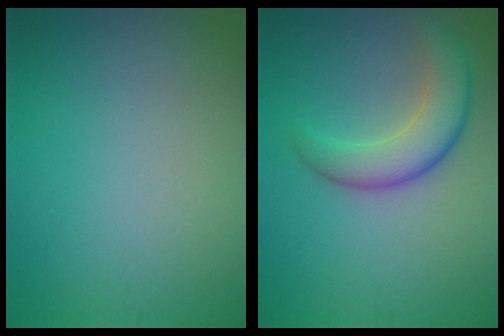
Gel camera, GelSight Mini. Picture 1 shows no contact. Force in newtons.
{"total": 4.6, "press": 4.6, "slide": 0.2}